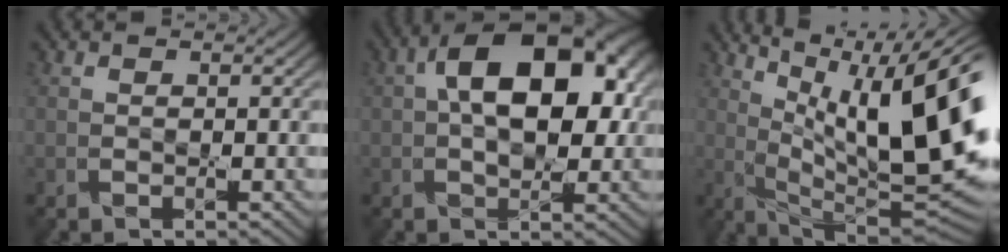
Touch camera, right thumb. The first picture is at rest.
{"total": 14.6, "force": [2.4, 8.2, 11.8], "torque": [-0.175, 0.015, 0.032]}
{"total": 18.8, "force": [5.6, 6.6, 16.6], "torque": [-0.243, 0.019, 0.094]}